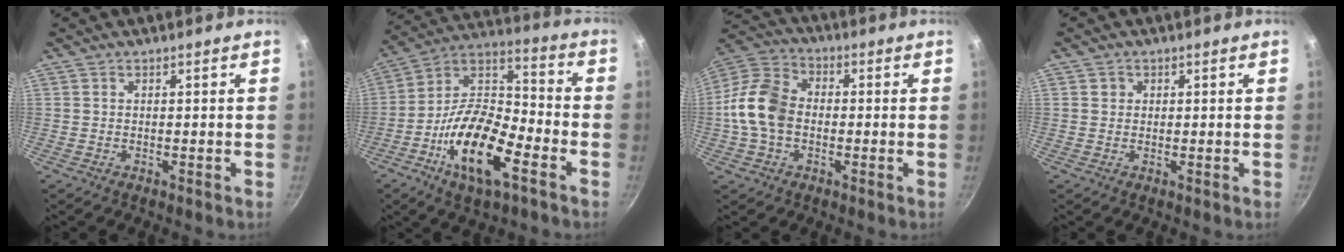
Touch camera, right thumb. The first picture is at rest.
{"total": 19.2, "force": [-8.1, 8.1, 15.4], "torque": [-0.268, 0.046, -0.162]}
{"total": 12.2, "force": [-1.2, 8.8, 8.4], "torque": [-0.145, 0.028, -0.040]}
{"total": 1.5, "force": [0.3, 1.4, 0.3], "torque": [0.001, 0.003, 0.003]}